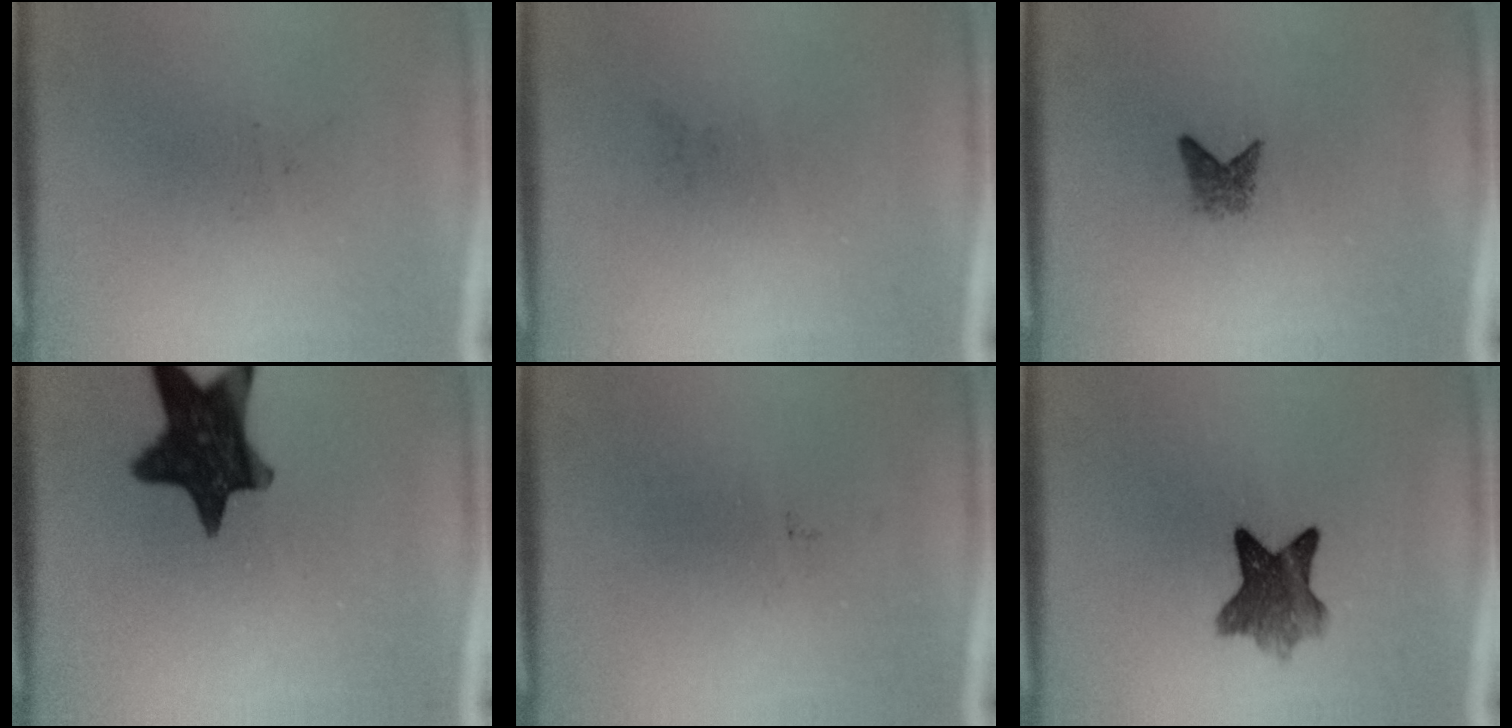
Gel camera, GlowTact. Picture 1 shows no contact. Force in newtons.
{"total": 0.0}
{"total": 1.6}
{"total": 14.1}
{"total": 0.0}
{"total": 6.8}